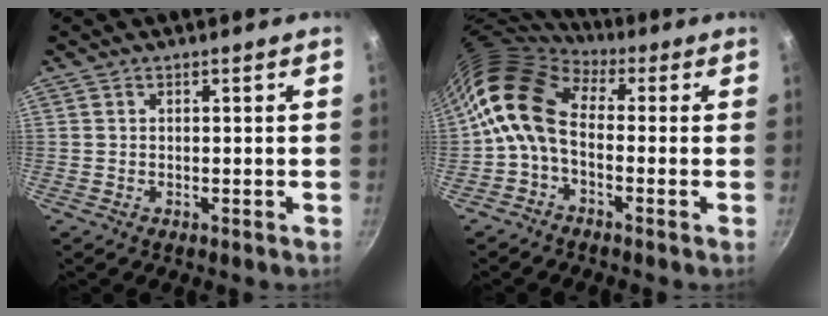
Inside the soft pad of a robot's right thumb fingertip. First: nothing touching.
{"total": 11.3, "force": [-0.3, 7.5, 8.4], "torque": [-0.151, 0.028, -0.027]}